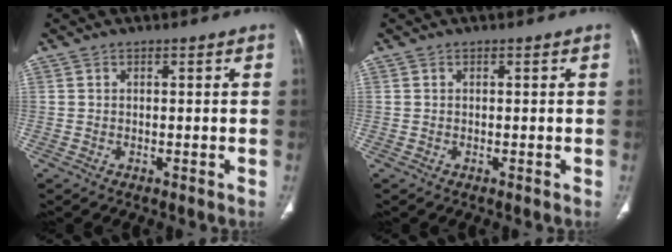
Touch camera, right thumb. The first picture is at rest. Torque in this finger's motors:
{"motor_torque": [0.01, 0.01, -0.07, 0.07, 0.04]}